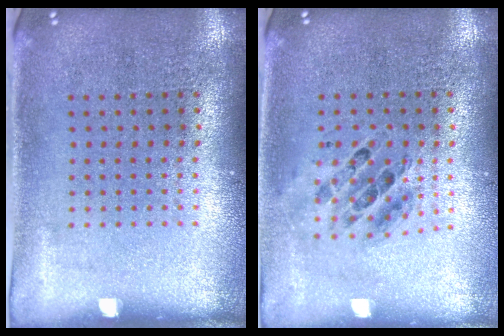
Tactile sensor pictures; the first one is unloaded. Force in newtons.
{"total": 0.7, "press": 0.7, "slide": 0.1}